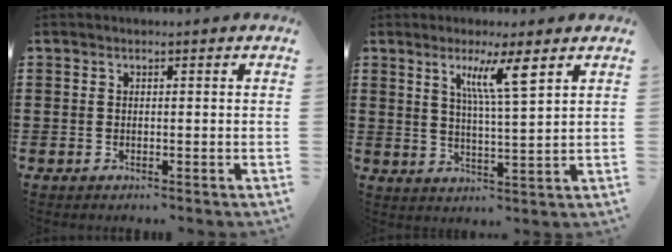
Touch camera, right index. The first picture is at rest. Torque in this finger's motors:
{"motor_torque": [0.29, 0.18, 0.24, 0.11]}